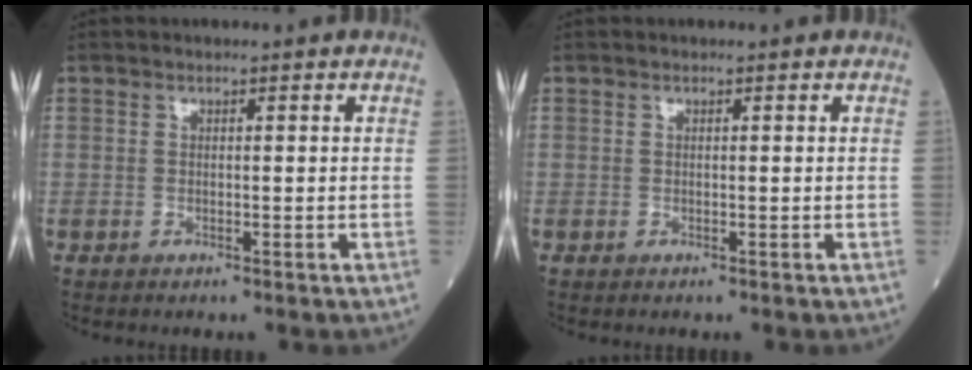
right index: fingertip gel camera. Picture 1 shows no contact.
{"total": 0.0}